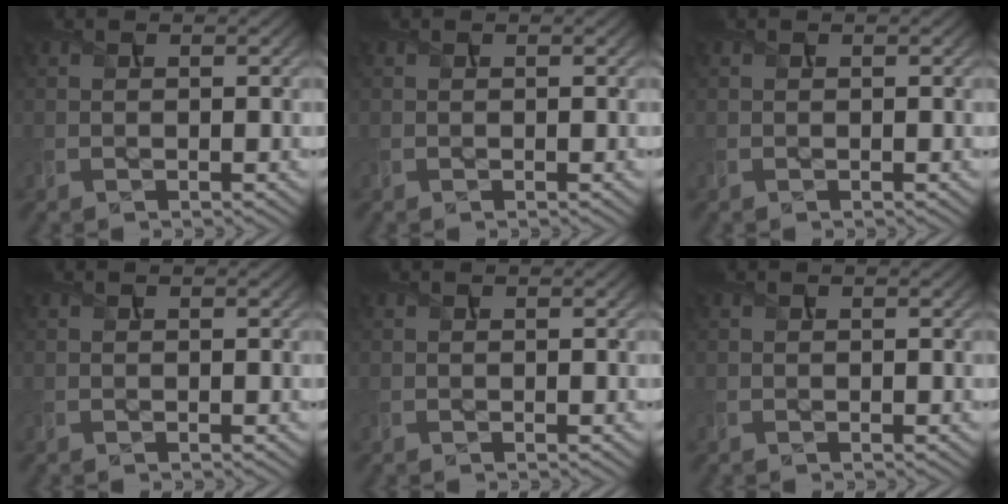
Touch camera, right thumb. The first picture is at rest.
{"total": 0.0}
{"total": 0.0}
{"total": 0.0}
{"total": 0.0}
{"total": 0.0}